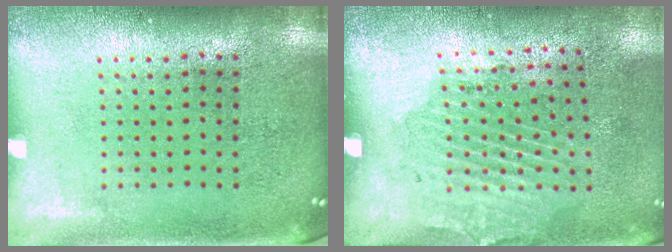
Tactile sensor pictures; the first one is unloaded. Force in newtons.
{"total": 1.9, "press": 1.2, "slide": 1.5}